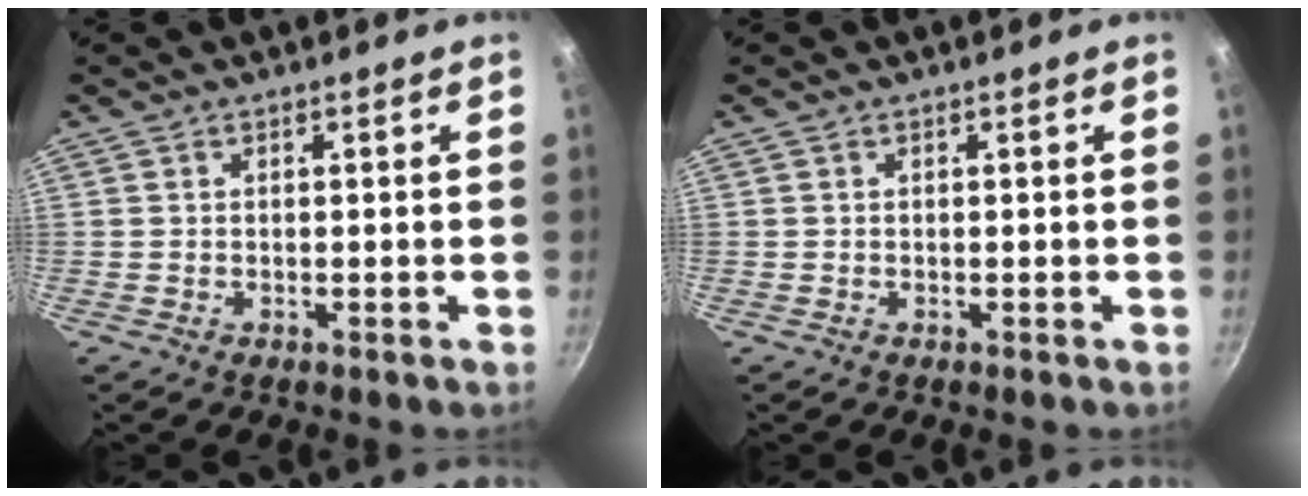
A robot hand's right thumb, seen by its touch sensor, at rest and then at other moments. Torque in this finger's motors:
{"motor_torque": [-0.02, 0.01, 0.10, 0.01, 0.01]}